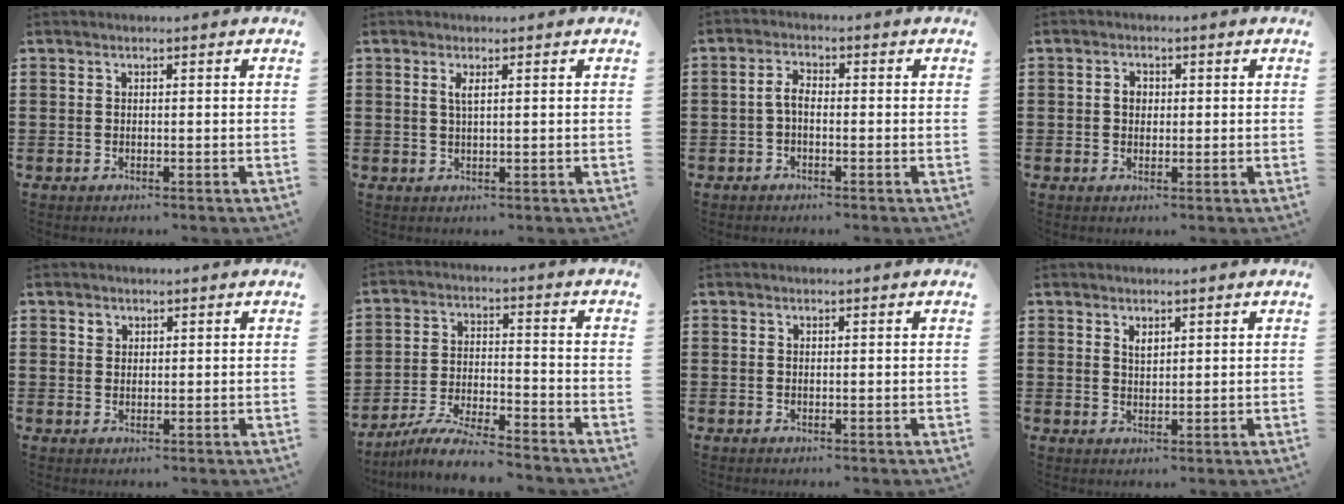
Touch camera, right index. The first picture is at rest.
{"total": 1.5, "force": [0.5, 0.2, 1.4], "torque": [-0.029, 0.001, 0.008]}
{"total": 2.7, "force": [-0.8, 1.2, 2.4], "torque": [-0.060, -0.002, -0.020]}
{"total": 2.1, "force": [0.2, 1.6, 1.3], "torque": [-0.029, 0.008, 0.002]}
{"total": 1.2, "force": [0.8, 0.8, 0.1], "torque": [0.002, -0.005, 0.015]}
{"total": 7.1, "force": [-6.8, 0.1, 2.2], "torque": [-0.052, -0.001, -0.132]}
{"total": 0.0}
{"total": 1.5, "force": [1.1, 0.7, 0.8], "torque": [-0.018, 0.002, 0.020]}